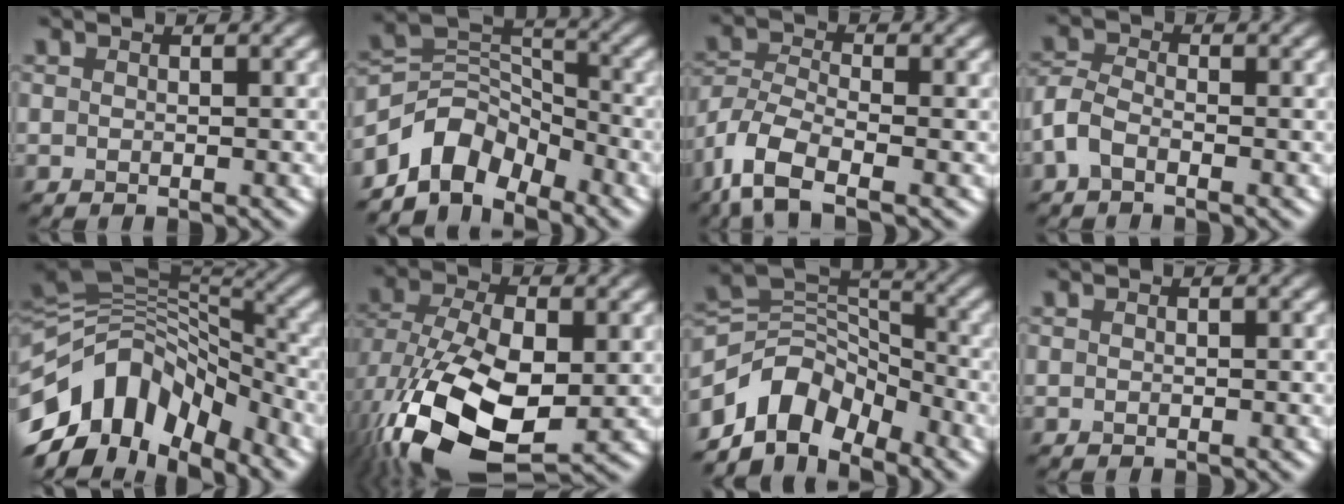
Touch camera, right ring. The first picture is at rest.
{"total": 6.0, "force": [-4.3, 3.5, 2.2], "torque": [-0.019, 0.006, -0.088]}
{"total": 6.8, "force": [-4.0, 2.8, 4.7], "torque": [-0.102, -0.004, -0.091]}
{"total": 2.6, "force": [-1.4, 1.3, 1.8], "torque": [-0.044, 0.005, -0.041]}
{"total": 13.1, "force": [-5.9, 7.7, 8.7], "torque": [-0.171, 0.026, -0.114]}
{"total": 15.0, "force": [-4.1, 8.2, 11.9], "torque": [-0.259, -0.034, -0.065]}
{"total": 7.0, "force": [-4.7, 4.3, 3.0], "torque": [-0.034, 0.006, -0.098]}
{"total": 0.0}